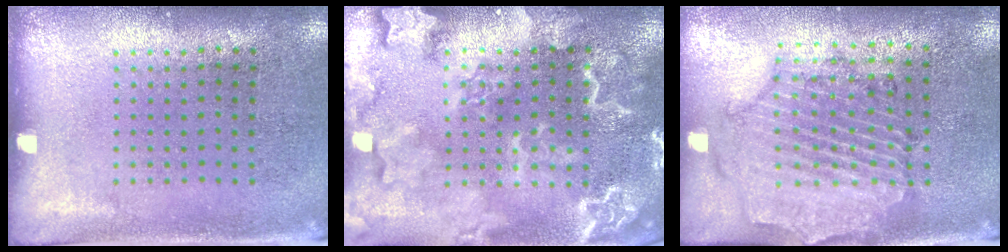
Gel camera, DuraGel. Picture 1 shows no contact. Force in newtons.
{"total": 4.3, "press": 4.3, "slide": 0.6}
{"total": 1.0, "press": 1.0, "slide": 0.3}